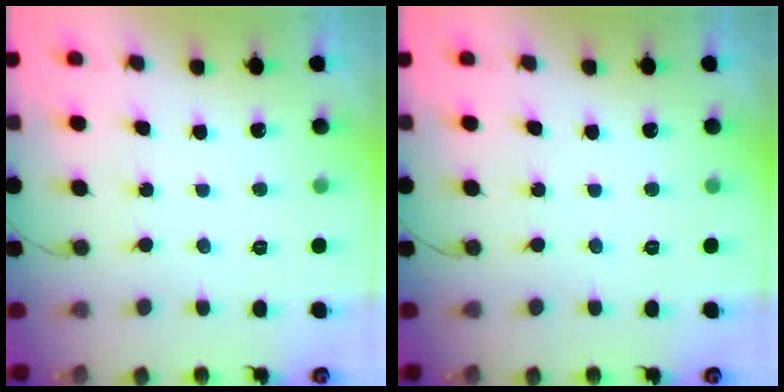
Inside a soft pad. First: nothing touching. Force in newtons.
{"total": 0.0}